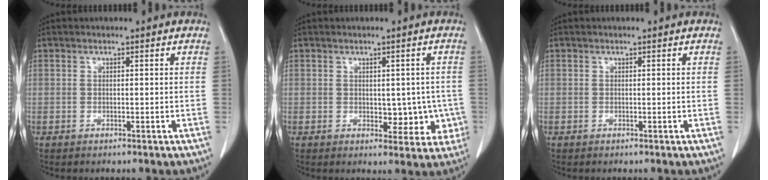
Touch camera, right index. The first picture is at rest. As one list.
[{"total": 5.5, "force": [-0.6, 3.5, 4.2], "torque": [-0.030, 0.009, 0.000]}, {"total": 0.0}]